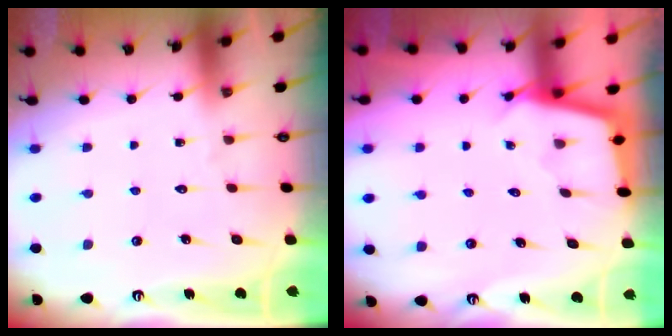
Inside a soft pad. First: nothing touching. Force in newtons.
{"total": 2.5, "press": 2.5, "slide": 0.2}